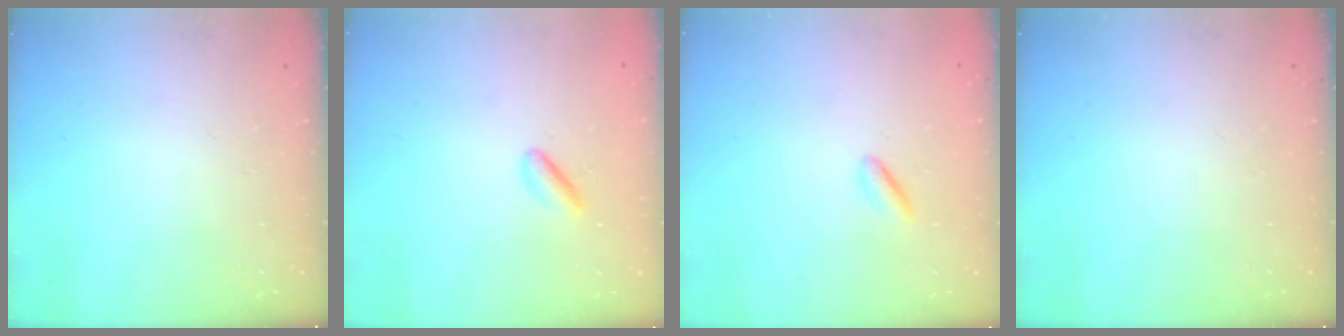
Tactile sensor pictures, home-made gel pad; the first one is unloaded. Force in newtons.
{"total": 2.9, "press": 2.8, "slide": 0.9}
{"total": 2.4, "press": 2.2, "slide": 1.0}
{"total": 0.0}